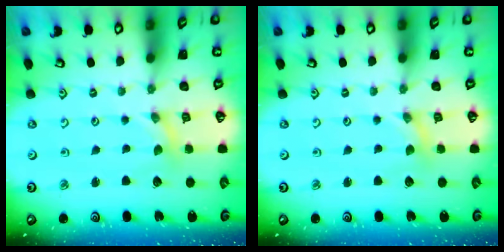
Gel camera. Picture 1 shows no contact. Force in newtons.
{"total": 0.0}